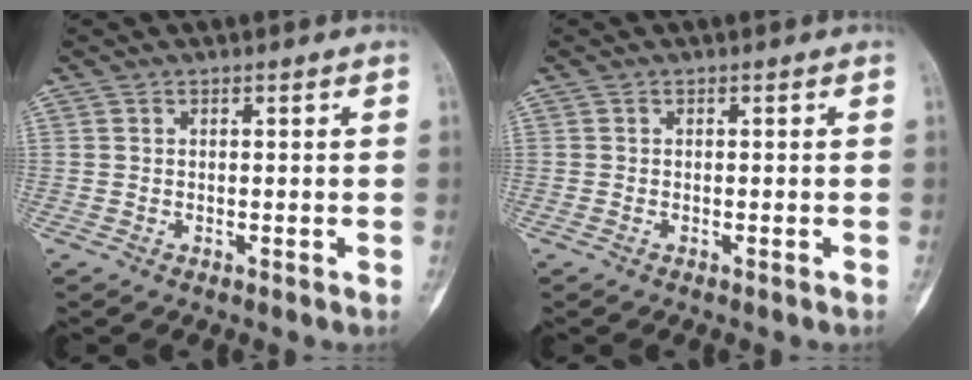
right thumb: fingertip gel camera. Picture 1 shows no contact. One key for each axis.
{"total": 0.0}